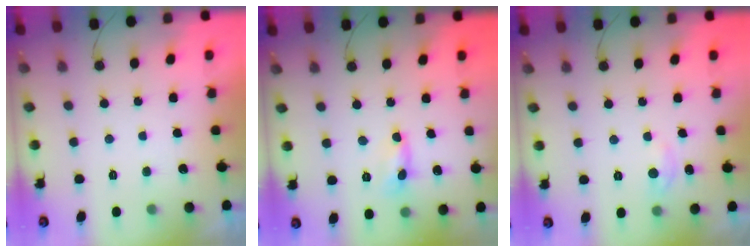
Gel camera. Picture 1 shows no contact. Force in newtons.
{"total": 1.0, "press": 1.0, "slide": 0.1}
{"total": 2.8, "press": 2.8, "slide": 0.4}